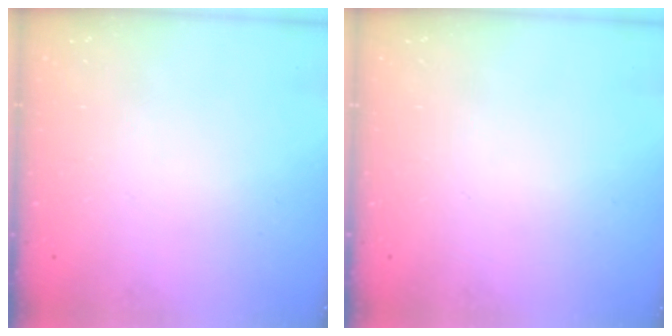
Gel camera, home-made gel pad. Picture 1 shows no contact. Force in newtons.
{"total": 0.0}